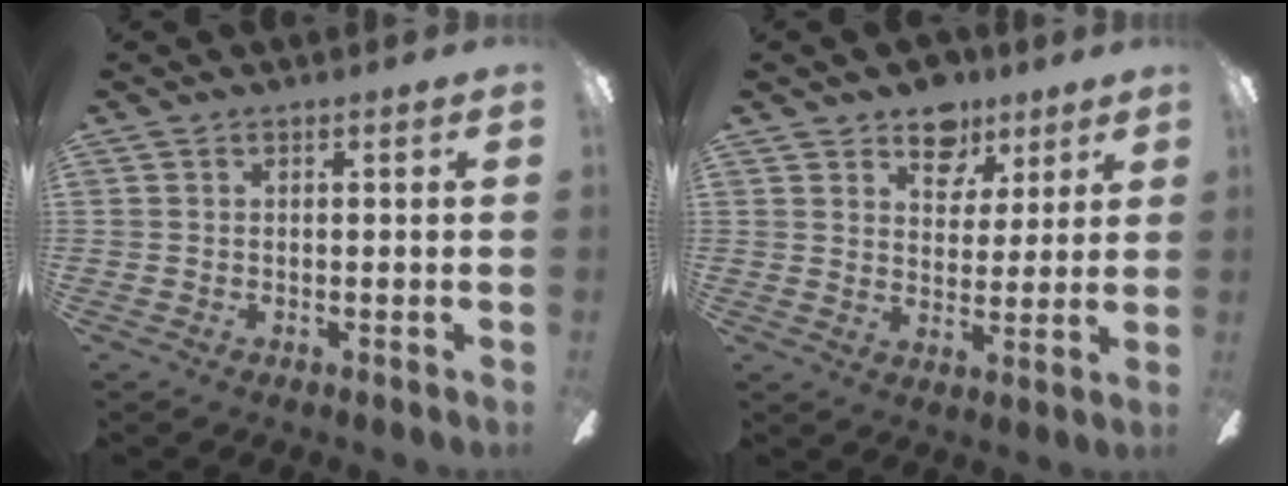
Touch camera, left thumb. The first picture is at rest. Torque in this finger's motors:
{"motor_torque": [0.73, 0.63, 0.79, -0.92, 0.00]}